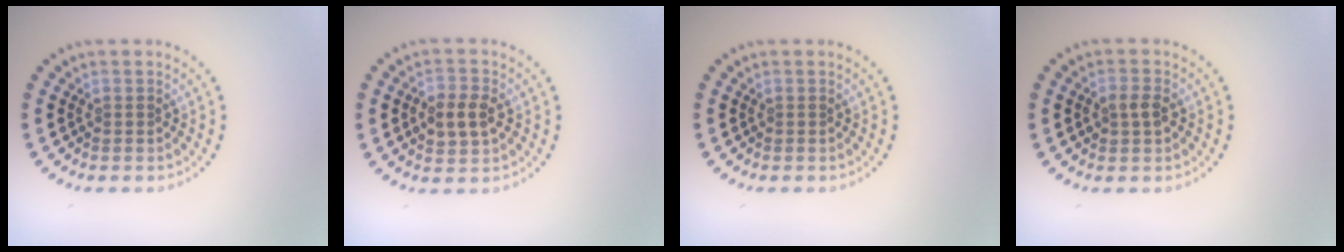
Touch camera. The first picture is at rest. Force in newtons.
{"total": 3.0, "press": 3.0, "slide": 0.2}
{"total": 0.0}
{"total": 1.7, "press": 1.7, "slide": 0.1}